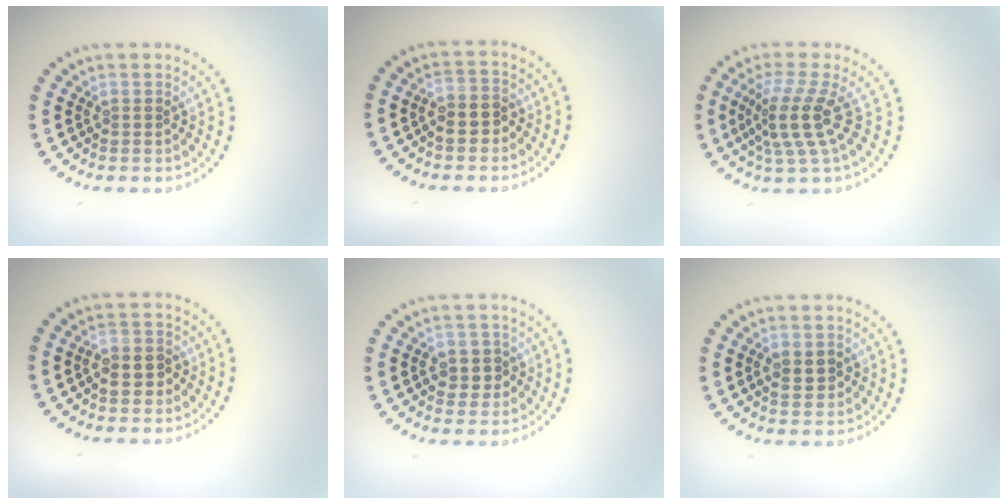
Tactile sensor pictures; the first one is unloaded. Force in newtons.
{"total": 2.6, "press": 2.5, "slide": 0.8}
{"total": 4.1, "press": 2.9, "slide": 2.8}
{"total": 2.4, "press": 2.3, "slide": 0.7}
{"total": 2.5, "press": 2.5, "slide": 0.4}
{"total": 2.3, "press": 2.3, "slide": 0.2}